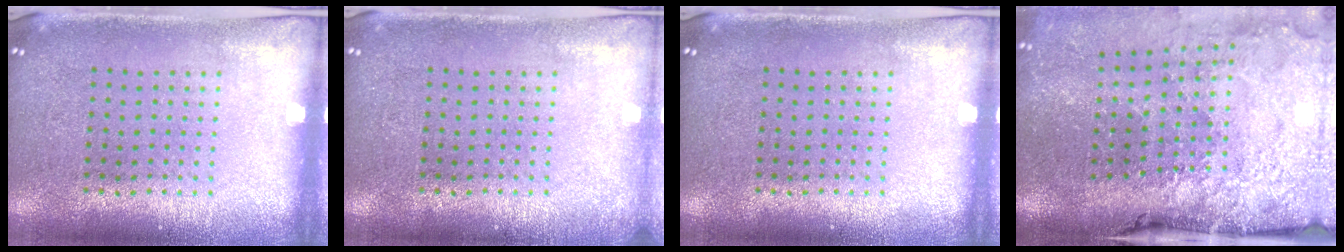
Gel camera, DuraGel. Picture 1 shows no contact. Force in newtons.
{"total": 0.7, "press": 0.7, "slide": 0.1}
{"total": 0.0}
{"total": 4.9, "press": 3.9, "slide": 3.1}